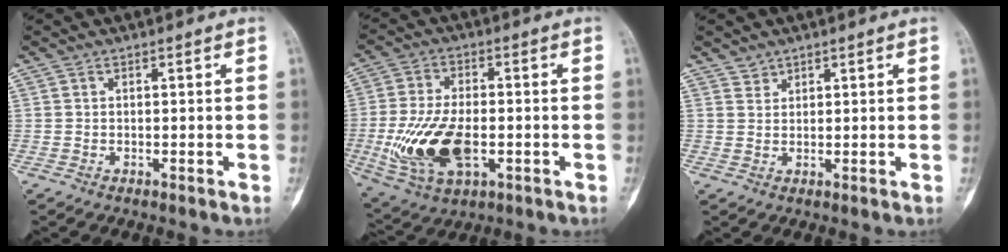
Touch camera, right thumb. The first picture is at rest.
{"total": 15.5, "force": [-3.0, 8.2, 12.8], "torque": [-0.255, 0.000, -0.044]}
{"total": 1.6, "force": [1.4, 0.8, -0.2], "torque": [0.022, -0.009, 0.019]}